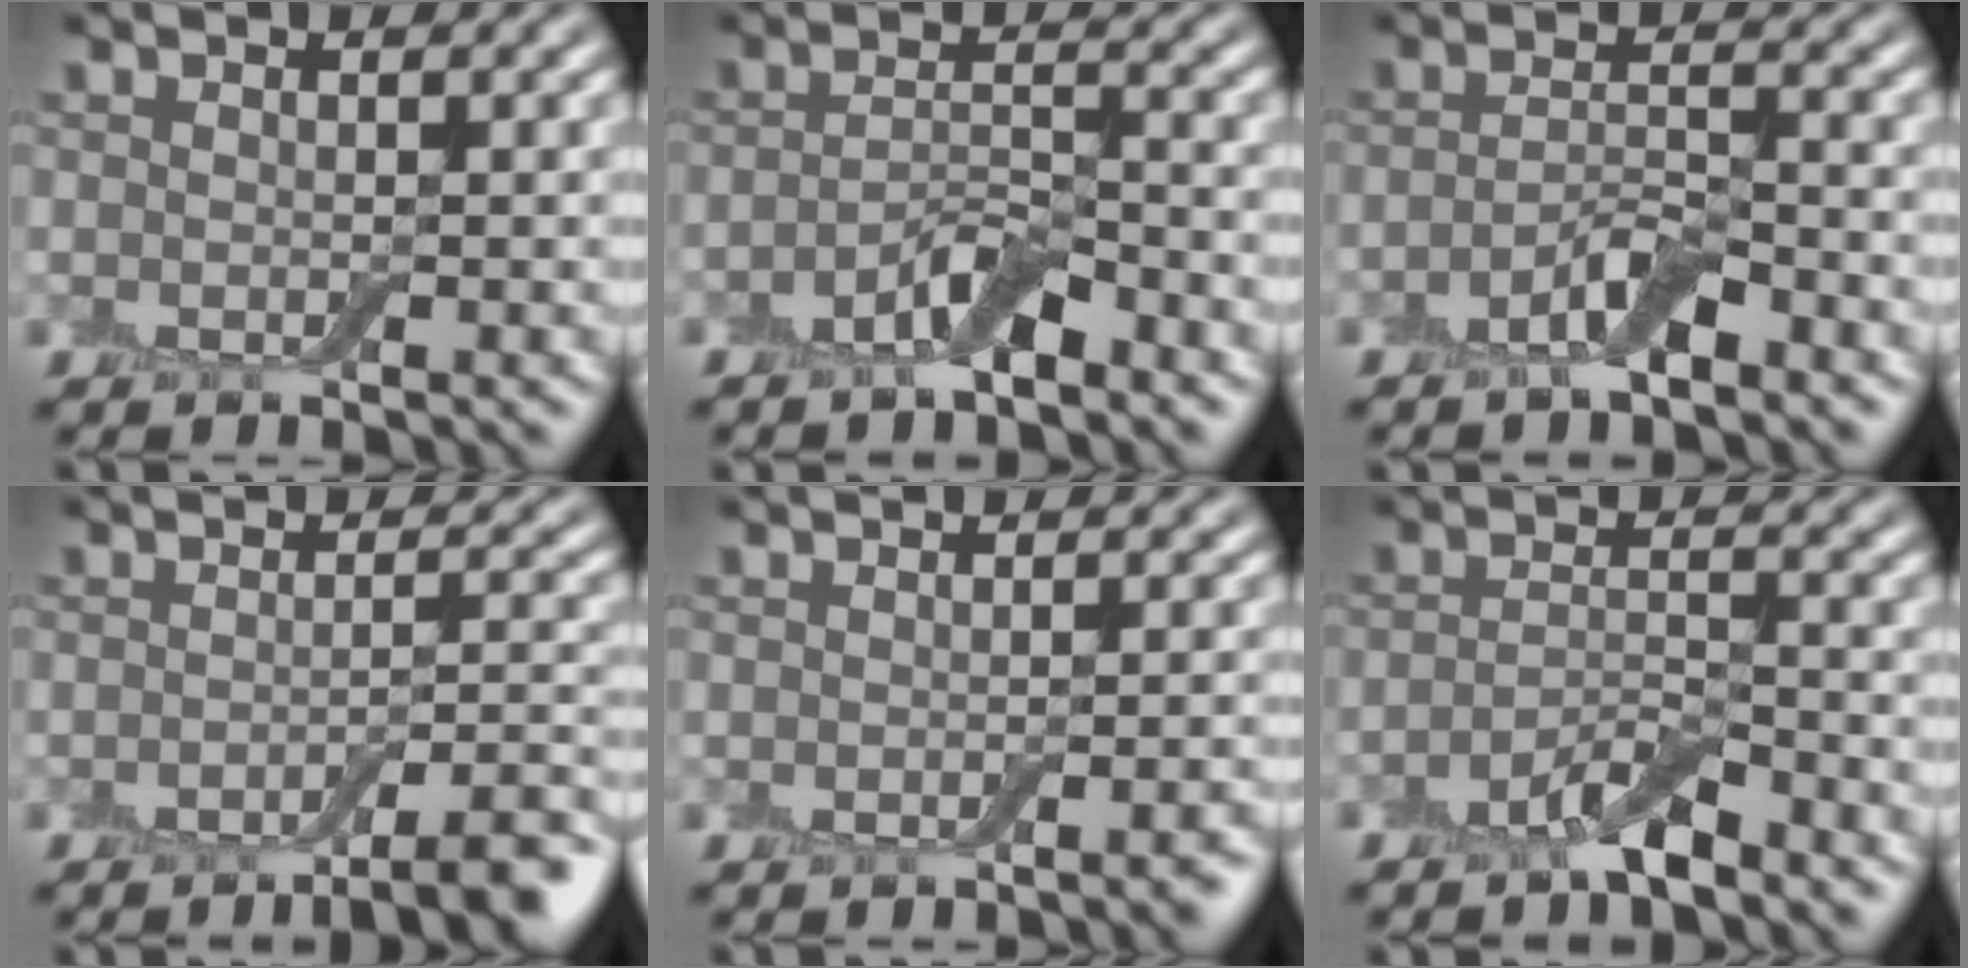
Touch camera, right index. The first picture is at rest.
{"total": 3.1, "force": [-2.1, 1.0, 2.1], "torque": [-0.040, 0.008, -0.041]}
{"total": 2.9, "force": [-1.8, 0.8, 2.0], "torque": [-0.039, 0.007, -0.037]}
{"total": 5.5, "force": [-3.3, 1.2, 4.3], "torque": [-0.053, 0.003, -0.050]}
{"total": 1.3, "force": [-0.7, 0.3, 1.1], "torque": [-0.010, 0.002, -0.011]}
{"total": 3.2, "force": [-2.4, 0.7, 2.0], "torque": [-0.037, 0.005, -0.050]}